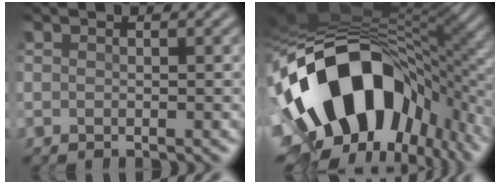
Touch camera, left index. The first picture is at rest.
{"total": 17.1, "force": [-4.9, 10.6, 12.5], "torque": [-0.219, -0.015, -0.070]}